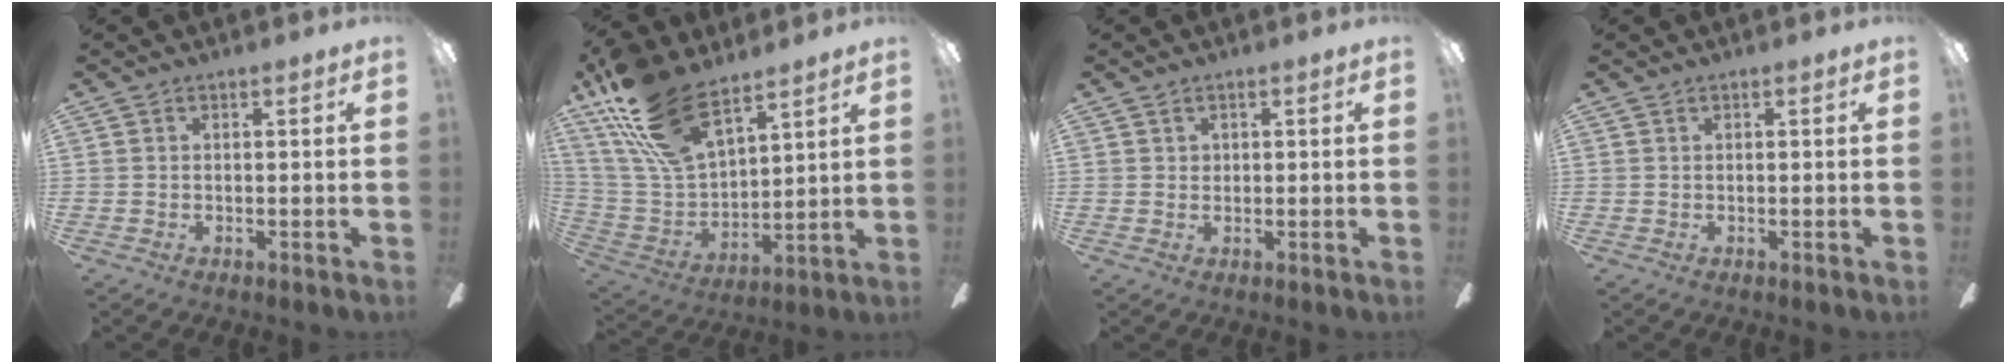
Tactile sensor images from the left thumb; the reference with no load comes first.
{"total": 20.9, "force": [14.7, 9.1, 11.7], "torque": [-0.266, -0.075, 0.268]}
{"total": 1.2, "force": [0.8, 0.8, 0.1], "torque": [-0.003, 0.002, 0.015]}
{"total": 0.0}